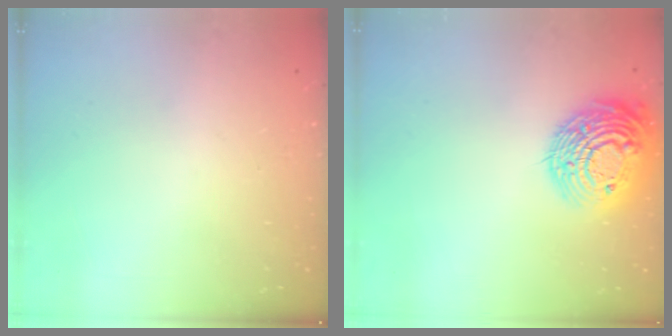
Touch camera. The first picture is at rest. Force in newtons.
{"total": 17.9, "press": 17.8, "slide": 1.5}